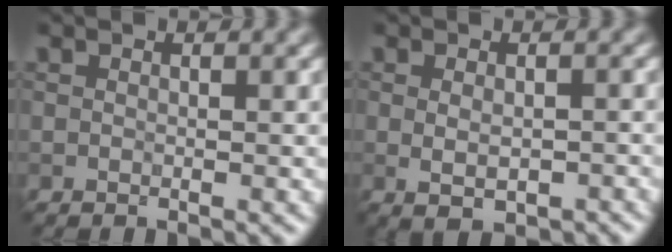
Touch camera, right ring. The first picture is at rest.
{"total": 2.7, "force": [-0.6, 1.3, 2.2], "torque": [-0.039, -0.010, -0.002]}